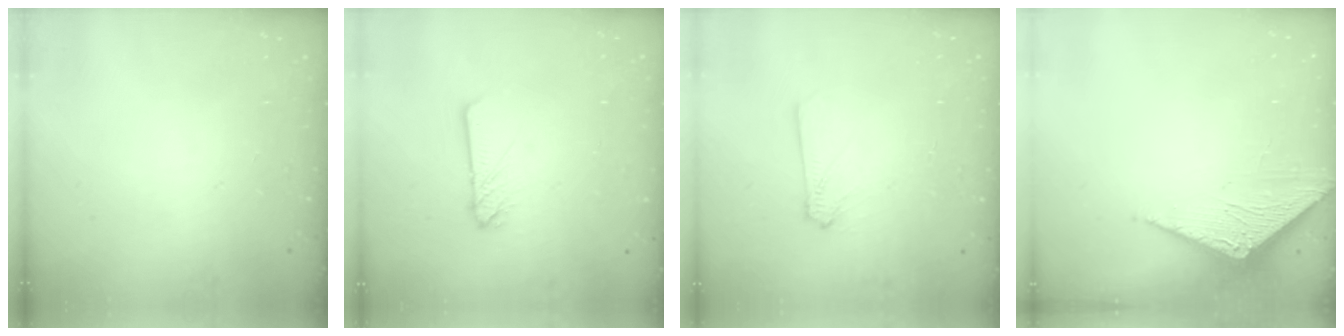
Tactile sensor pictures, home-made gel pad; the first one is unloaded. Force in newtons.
{"total": 3.3, "press": 3.3, "slide": 0.3}
{"total": 2.9, "press": 2.9, "slide": 0.4}
{"total": 3.1, "press": 3.1, "slide": 0.2}